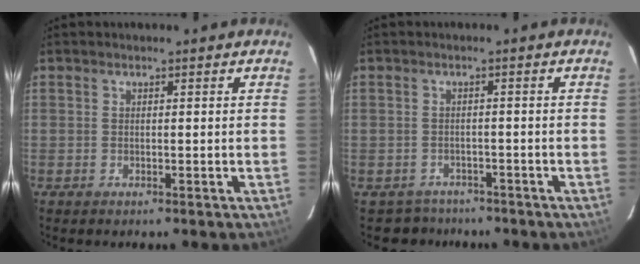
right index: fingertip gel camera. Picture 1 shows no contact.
{"total": 4.5, "force": [-3.7, 2.6, -0.4], "torque": [-0.003, 0.011, -0.056]}